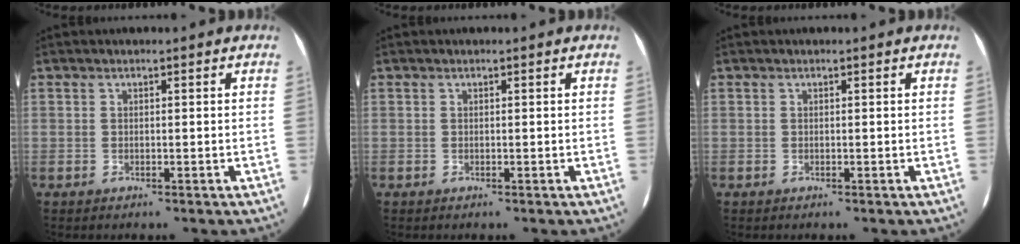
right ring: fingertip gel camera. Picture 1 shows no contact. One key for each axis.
{"total": 0.0}
{"total": 0.0}